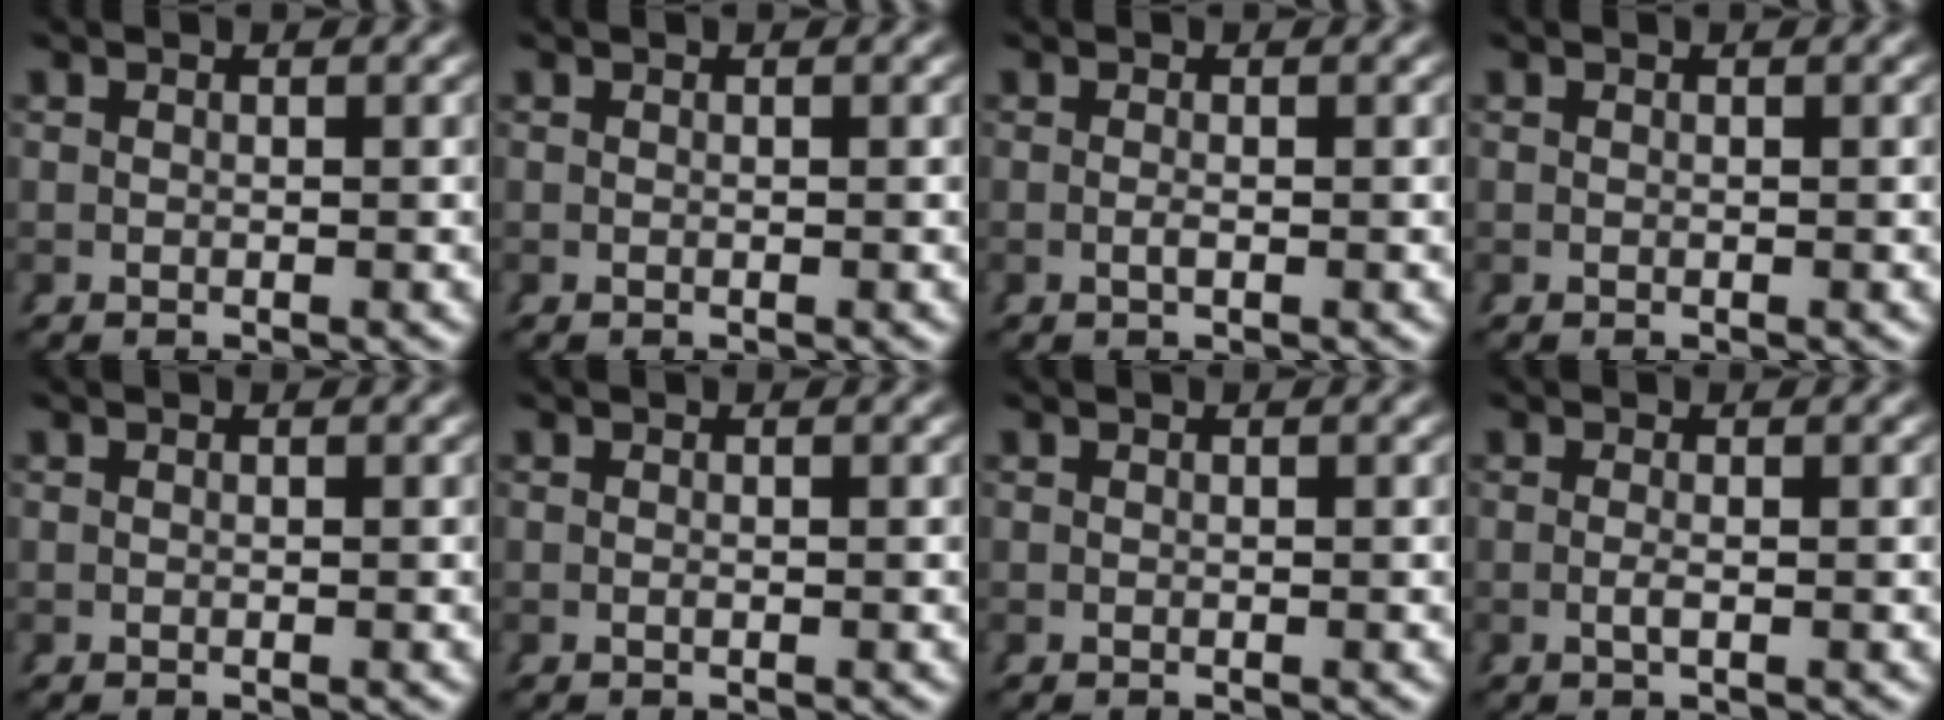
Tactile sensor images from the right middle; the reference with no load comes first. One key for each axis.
{"total": 0.0}
{"total": 0.6, "fx": -0.4, "fy": -0.1, "fz": 0.4, "tx": -0.012, "ty": -0.005, "tz": -0.007}
{"total": 0.0}
{"total": 0.0}
{"total": 0.0}
{"total": 0.0}
{"total": 0.8, "fx": -0.5, "fy": -0.2, "fz": 0.6, "tx": -0.019, "ty": -0.007, "tz": -0.007}